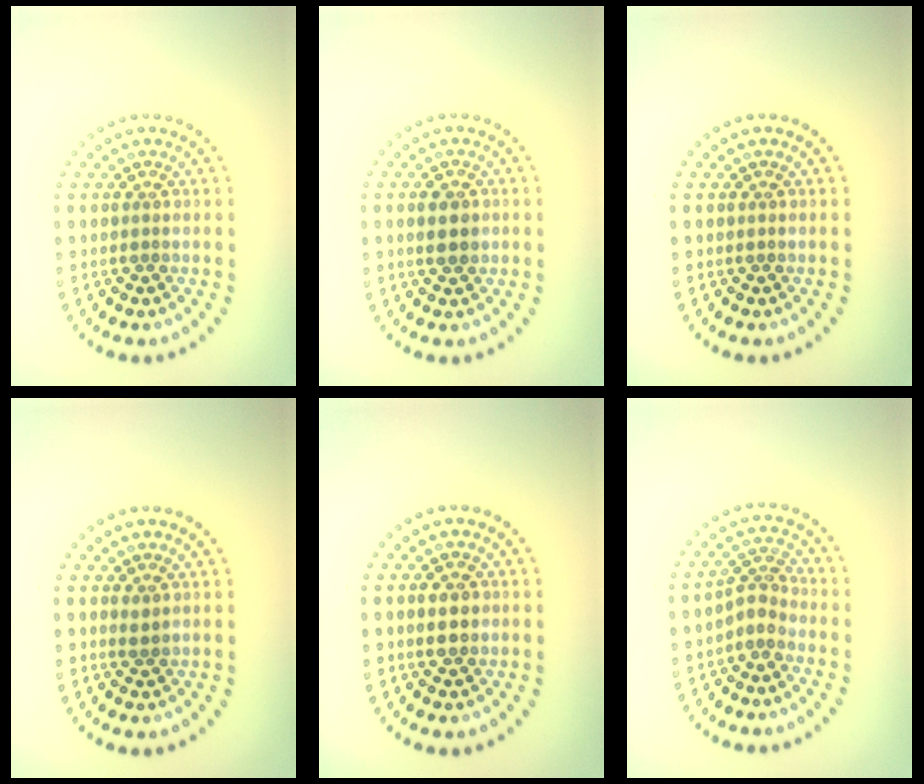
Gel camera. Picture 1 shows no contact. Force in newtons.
{"total": 2.1, "press": 2.1, "slide": 0.2}
{"total": 0.0}
{"total": 0.7, "press": 0.7, "slide": 0.2}
{"total": 2.3, "press": 2.3, "slide": 0.1}
{"total": 2.3, "press": 1.6, "slide": 1.6}